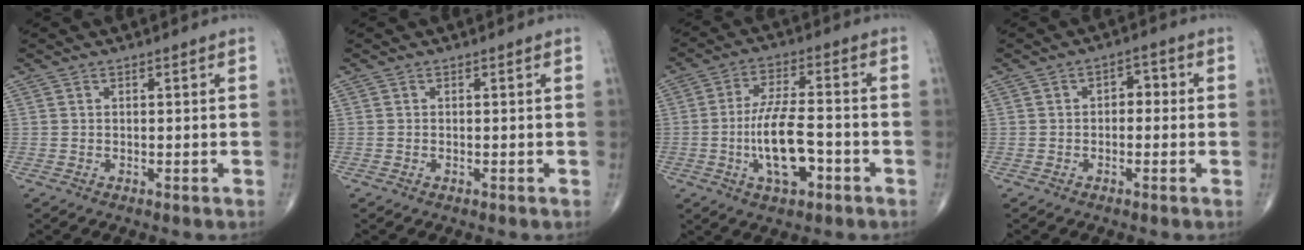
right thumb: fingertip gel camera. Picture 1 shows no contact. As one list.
[{"total": 0.0}, {"total": 11.3, "force": [-3.2, 4.3, 9.9], "torque": [-0.186, 0.020, -0.057]}, {"total": 3.4, "force": [0.0, 2.2, 2.5], "torque": [-0.015, 0.014, -0.009]}]